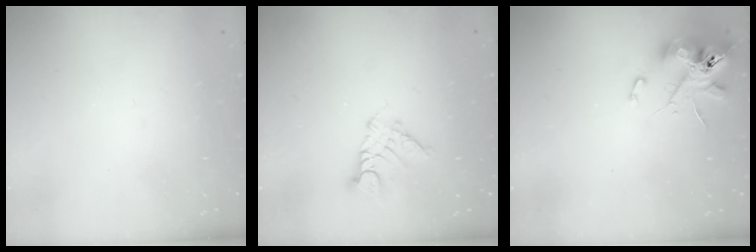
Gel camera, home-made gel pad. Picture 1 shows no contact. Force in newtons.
{"total": 9.1, "press": 9.0, "slide": 0.8}
{"total": 13.4, "press": 13.2, "slide": 1.8}